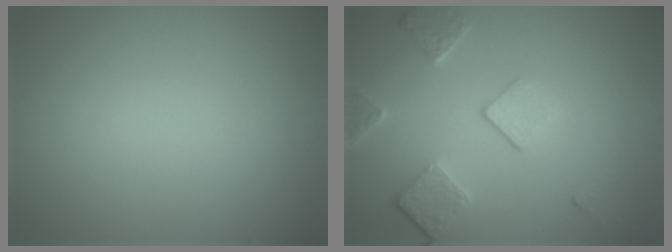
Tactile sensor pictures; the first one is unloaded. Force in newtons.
{"total": 3.9, "press": 3.1, "slide": 2.4}